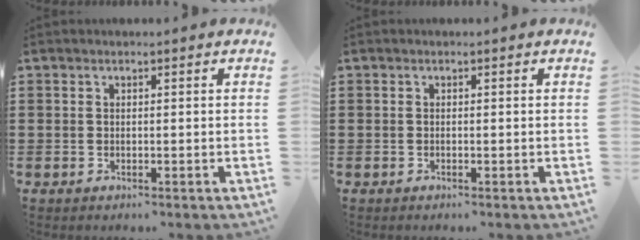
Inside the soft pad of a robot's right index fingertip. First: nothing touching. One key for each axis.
{"total": 0.0}